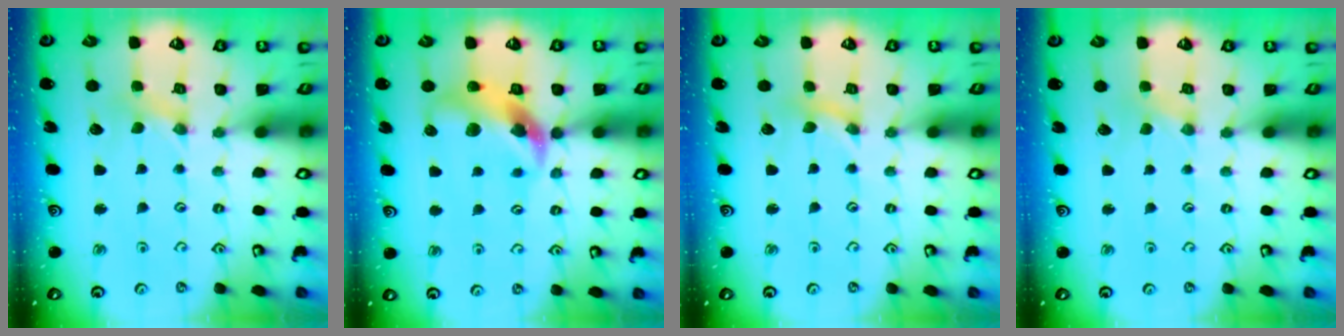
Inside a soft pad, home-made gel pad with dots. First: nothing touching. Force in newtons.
{"total": 12.7, "press": 12.6, "slide": 1.8}
{"total": 0.0}
{"total": 0.0}